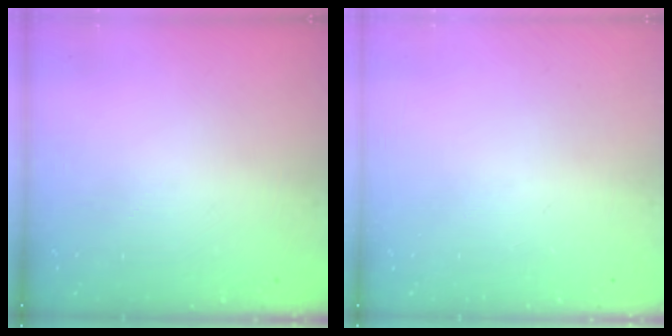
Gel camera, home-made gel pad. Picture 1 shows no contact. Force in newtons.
{"total": 0.0}